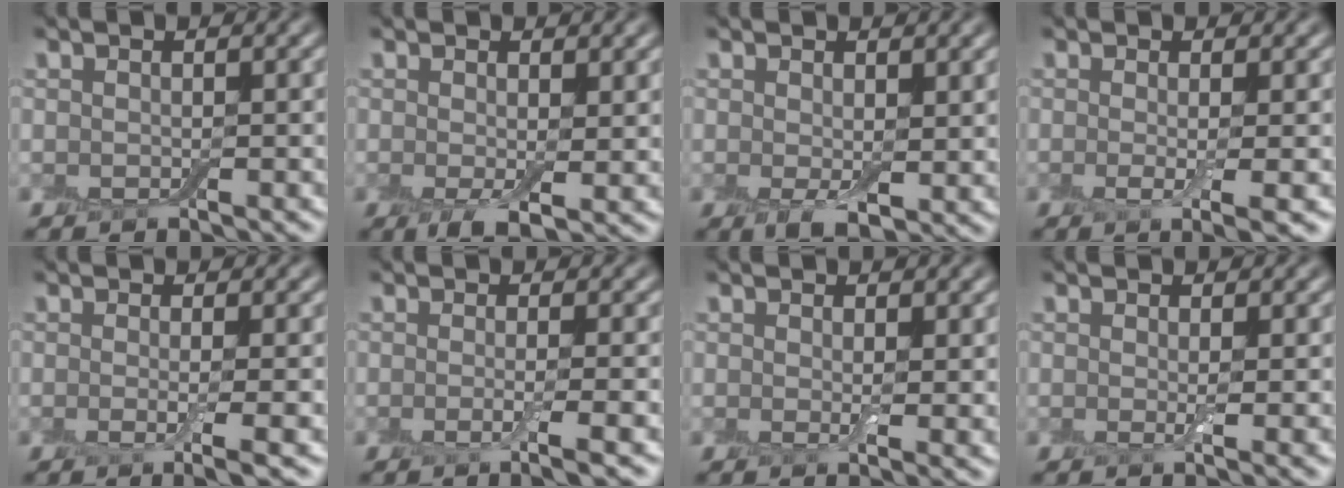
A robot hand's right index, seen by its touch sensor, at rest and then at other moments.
{"total": 3.4, "force": [-0.5, 1.2, 3.1], "torque": [-0.056, -0.012, -0.008]}
{"total": 2.9, "force": [0.2, 1.3, 2.6], "torque": [-0.046, -0.013, 0.006]}
{"total": 3.0, "force": [-0.4, 0.6, 3.0], "torque": [-0.048, -0.009, -0.006]}
{"total": 3.3, "force": [-0.5, 0.7, 3.2], "torque": [-0.047, -0.008, -0.009]}
{"total": 3.0, "force": [-0.6, 0.7, 2.9], "torque": [-0.039, -0.007, -0.012]}
{"total": 1.9, "force": [0.4, 0.3, 1.8], "torque": [-0.027, -0.010, 0.008]}
{"total": 1.6, "force": [0.2, 0.1, 1.6], "torque": [-0.028, -0.007, 0.000]}